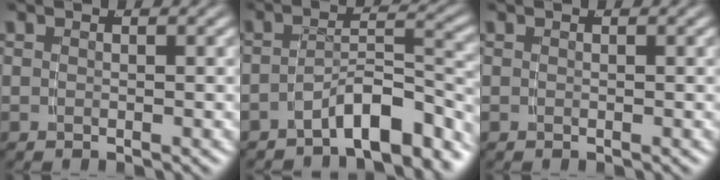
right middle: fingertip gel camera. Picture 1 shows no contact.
{"total": 6.8, "force": [-5.1, 2.4, 3.9], "torque": [-0.036, -0.002, -0.074]}
{"total": 0.0}